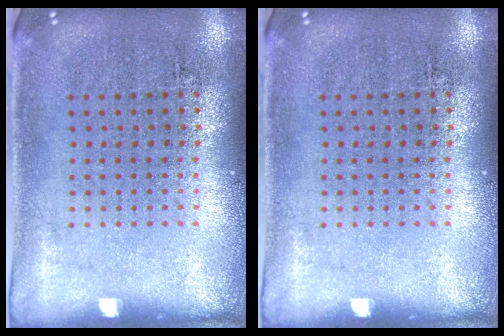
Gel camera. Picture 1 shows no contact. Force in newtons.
{"total": 0.0}